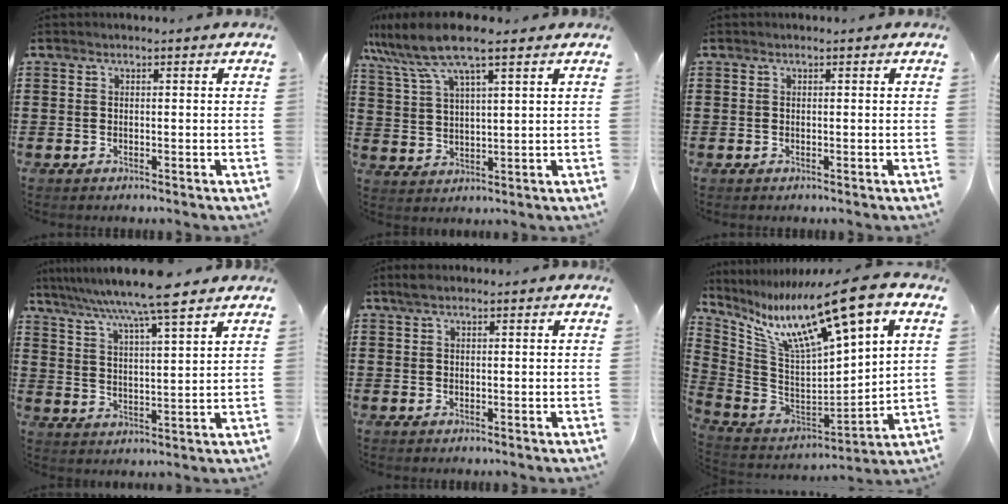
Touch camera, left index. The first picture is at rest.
{"total": 9.0, "force": [6.6, 1.6, 5.9], "torque": [-0.134, -0.012, 0.118]}
{"total": 0.0}
{"total": 7.9, "force": [6.7, -0.2, 4.1], "torque": [-0.102, -0.030, 0.113]}
{"total": 1.3, "force": [0.8, 0.4, 1.0], "torque": [-0.021, 0.002, 0.013]}
{"total": 14.3, "force": [8.5, 2.4, 11.2], "torque": [-0.217, -0.052, 0.136]}